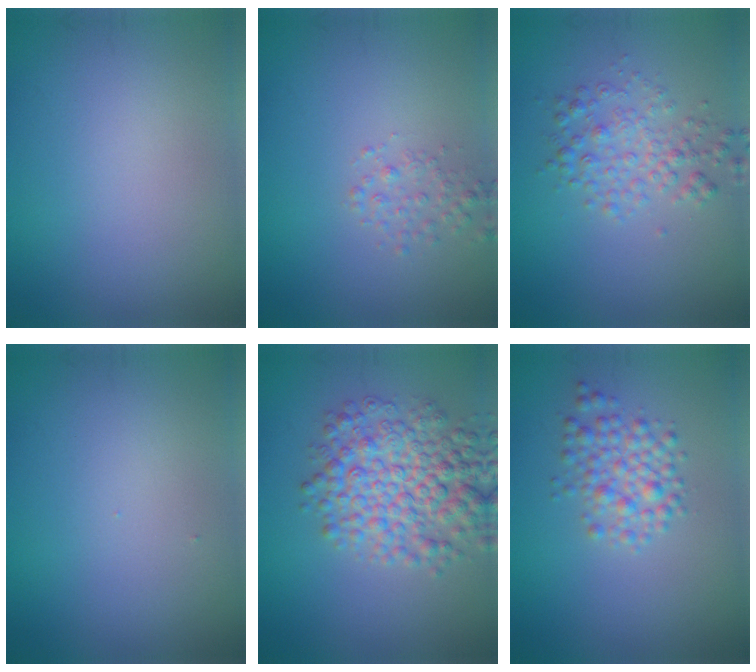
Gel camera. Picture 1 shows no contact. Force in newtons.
{"total": 1.5, "press": 1.5, "slide": 0.1}
{"total": 2.9, "press": 2.9, "slide": 0.0}
{"total": 0.0}
{"total": 6.8, "press": 6.8, "slide": 0.1}
{"total": 3.0, "press": 3.0, "slide": 0.1}